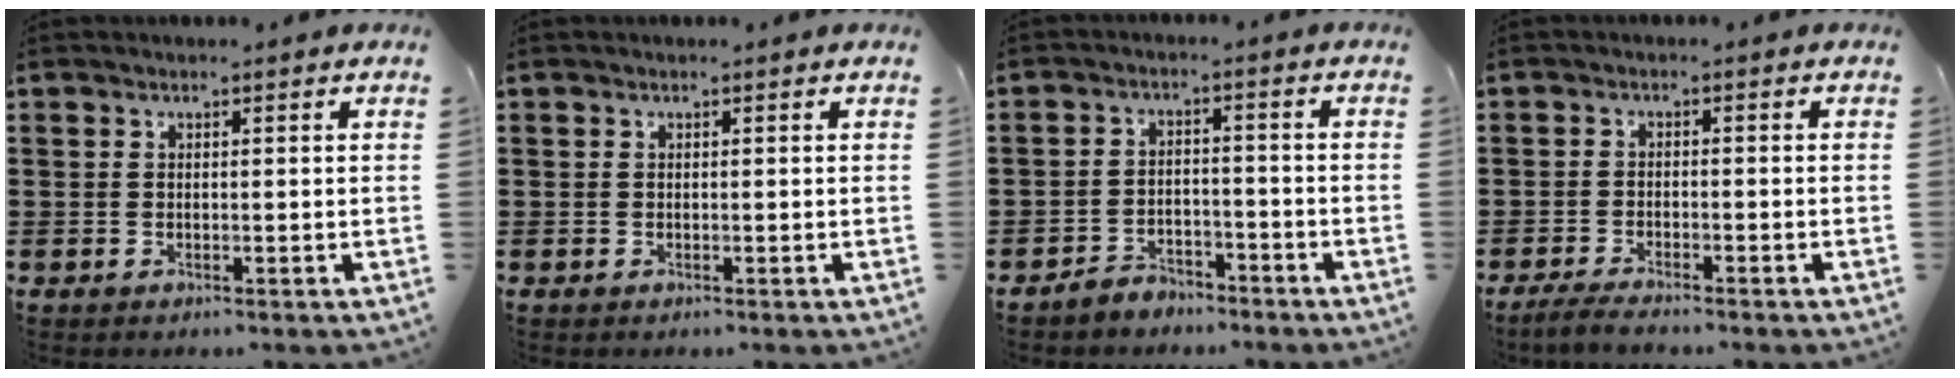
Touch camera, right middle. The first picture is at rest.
{"total": 0.0}
{"total": 3.6, "force": [-3.5, 0.9, -0.1], "torque": [-0.005, 0.002, -0.074]}
{"total": 2.9, "force": [-2.7, 0.3, 0.8], "torque": [-0.021, 0.001, -0.058]}